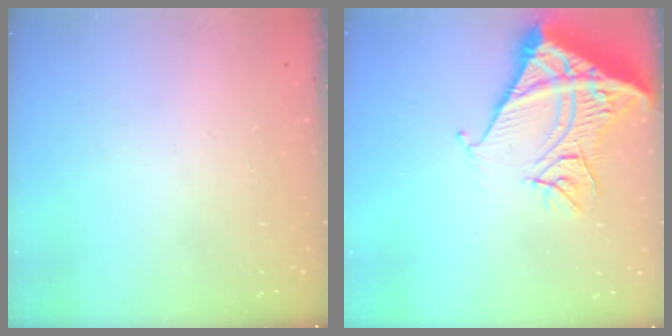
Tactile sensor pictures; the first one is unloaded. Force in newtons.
{"total": 16.2, "press": 16.1, "slide": 2.1}